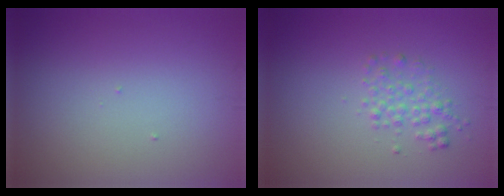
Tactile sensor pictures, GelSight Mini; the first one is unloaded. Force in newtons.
{"total": 1.8, "press": 1.8, "slide": 0.0}